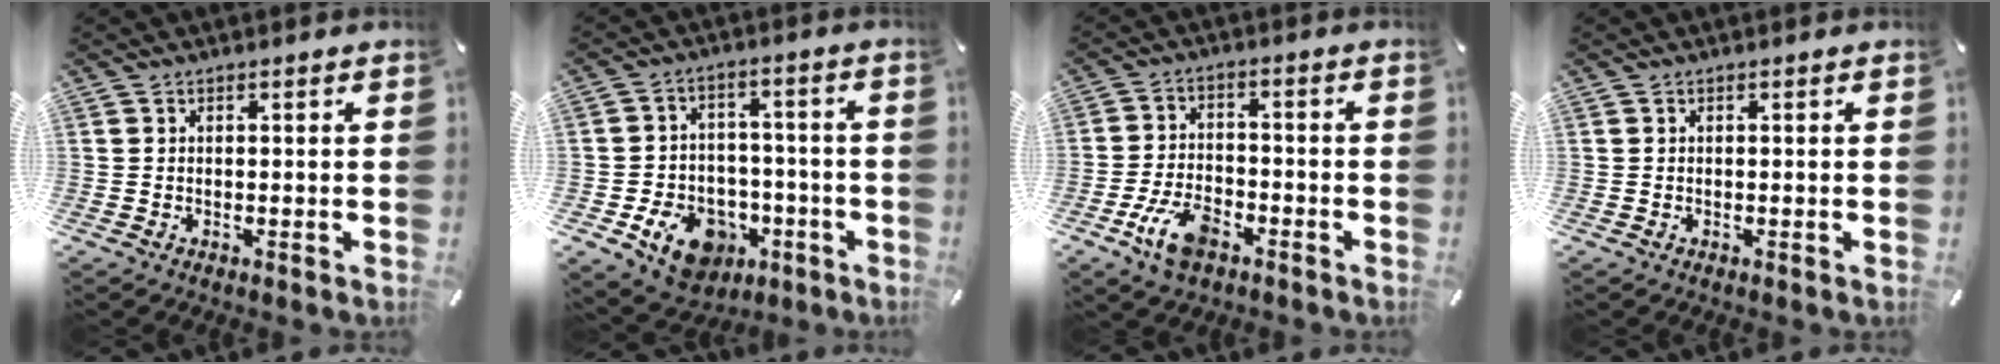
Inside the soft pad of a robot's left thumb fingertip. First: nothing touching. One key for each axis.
{"total": 11.6, "fx": -5.1, "fy": 8.9, "fz": 5.4, "tx": -0.081, "ty": 0.033, "tz": -0.083}
{"total": 9.2, "fx": -4.9, "fy": 5.1, "fz": 5.9, "tx": -0.133, "ty": 0.013, "tz": -0.090}
{"total": 0.0}